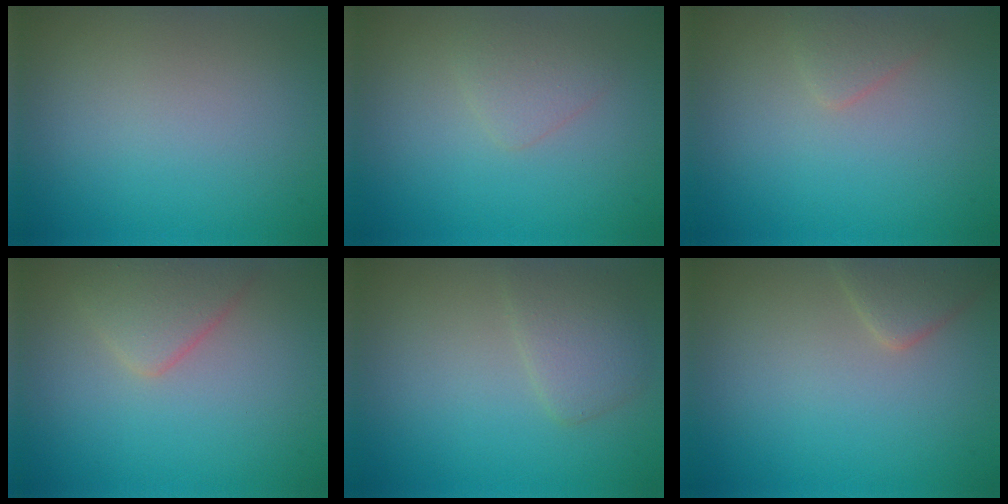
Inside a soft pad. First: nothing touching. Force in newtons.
{"total": 1.6, "press": 1.6, "slide": 0.1}
{"total": 1.2, "press": 1.2, "slide": 0.1}
{"total": 2.7, "press": 2.7, "slide": 0.1}
{"total": 2.6, "press": 2.6, "slide": 0.3}
{"total": 2.4, "press": 2.4, "slide": 0.1}